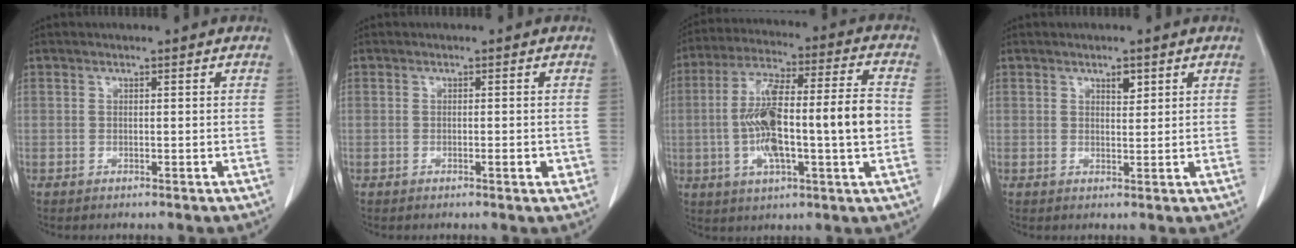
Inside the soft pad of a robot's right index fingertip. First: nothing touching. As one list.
[{"total": 1.7, "force": [-0.5, 0.4, 1.5], "torque": [-0.022, -0.001, -0.008]}, {"total": 17.5, "force": [-1.5, 2.3, 17.2], "torque": [-0.313, 0.020, -0.027]}, {"total": 1.8, "force": [1.1, 0.7, 1.2], "torque": [-0.017, -0.005, 0.017]}]